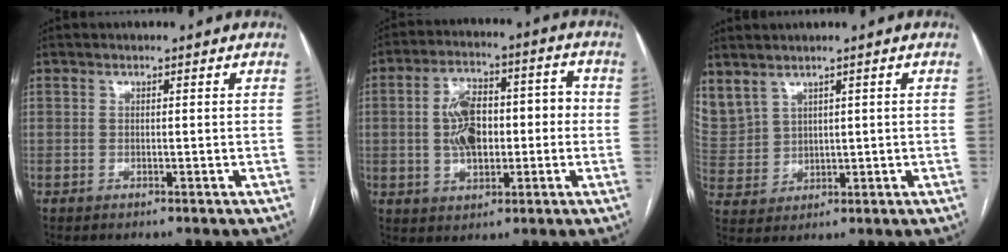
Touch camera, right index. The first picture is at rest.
{"total": 10.9, "force": [-0.4, 6.1, 9.1], "torque": [-0.161, 0.039, 0.000]}
{"total": 9.6, "force": [6.0, 6.5, 3.9], "torque": [-0.124, 0.018, 0.148]}